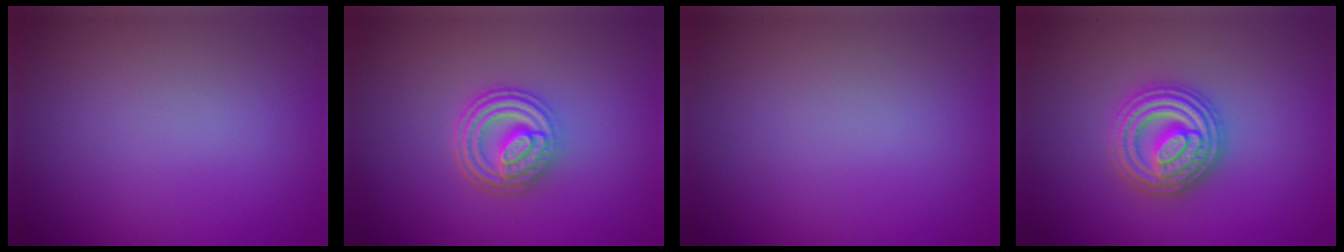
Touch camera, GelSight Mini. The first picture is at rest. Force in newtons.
{"total": 4.7, "press": 3.6, "slide": 3.0}
{"total": 0.0}
{"total": 4.9, "press": 4.8, "slide": 0.7}